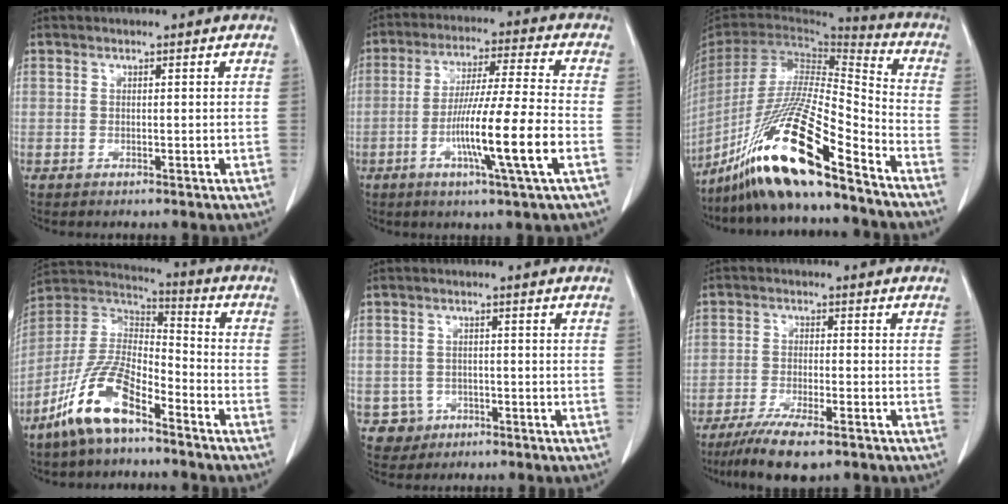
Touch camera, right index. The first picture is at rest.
{"total": 12.9, "force": [-4.1, -1.1, 12.2], "torque": [-0.221, -0.009, -0.075]}
{"total": 21.3, "force": [-15.0, 1.0, 15.1], "torque": [-0.313, -0.044, -0.281]}
{"total": 13.0, "force": [-8.5, 3.8, 9.0], "torque": [-0.193, 0.006, -0.167]}
{"total": 3.2, "force": [-1.4, 2.9, -0.3], "torque": [0.011, 0.014, -0.020]}
{"total": 9.1, "force": [-6.7, 1.3, 5.9], "torque": [-0.096, -0.020, -0.108]}